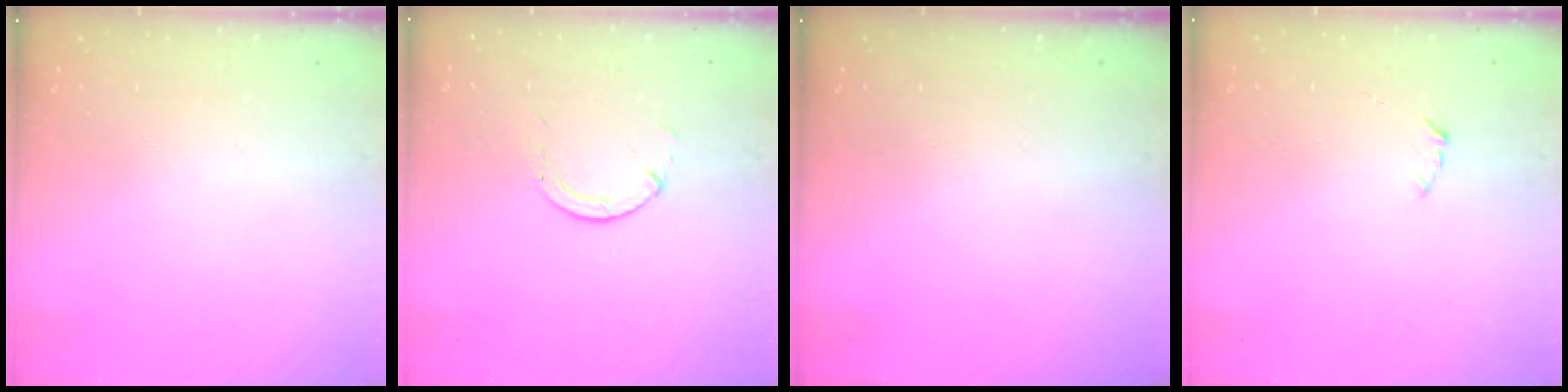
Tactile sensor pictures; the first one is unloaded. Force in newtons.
{"total": 1.3, "press": 1.3, "slide": 0.2}
{"total": 0.0}
{"total": 2.2, "press": 2.1, "slide": 0.3}